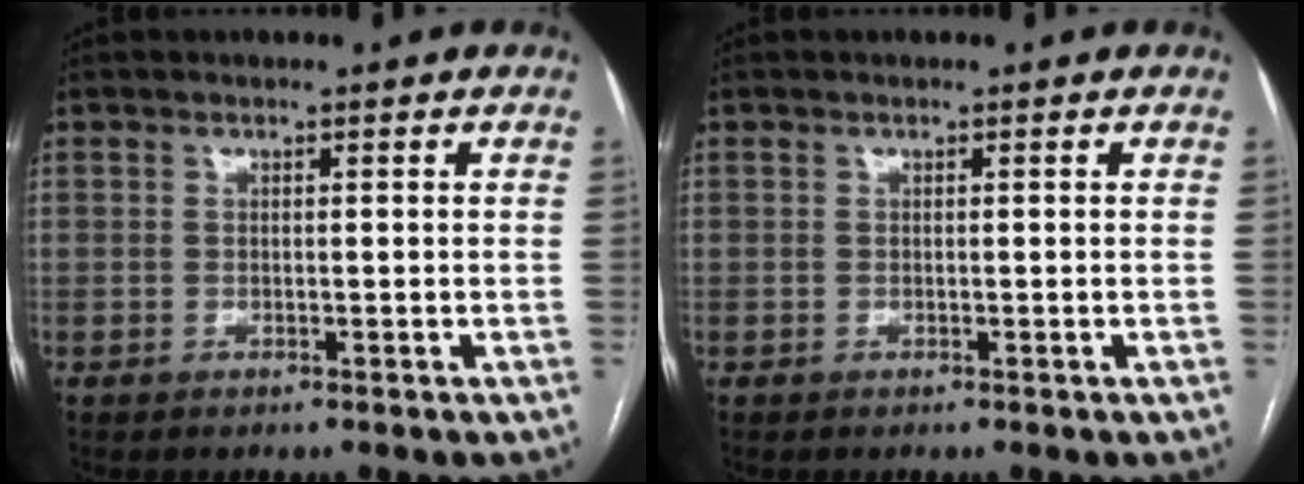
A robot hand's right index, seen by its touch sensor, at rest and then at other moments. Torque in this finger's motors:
{"motor_torque": [0.00, 0.00, 0.00, 0.00]}